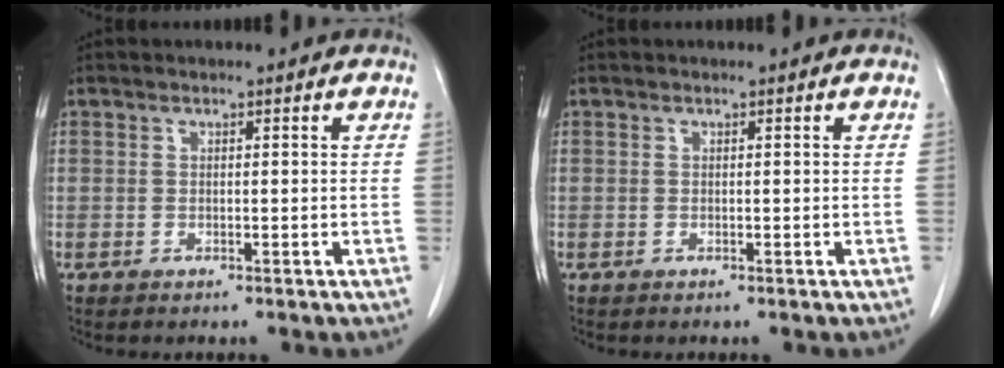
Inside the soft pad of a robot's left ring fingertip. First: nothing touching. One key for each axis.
{"total": 0.0}